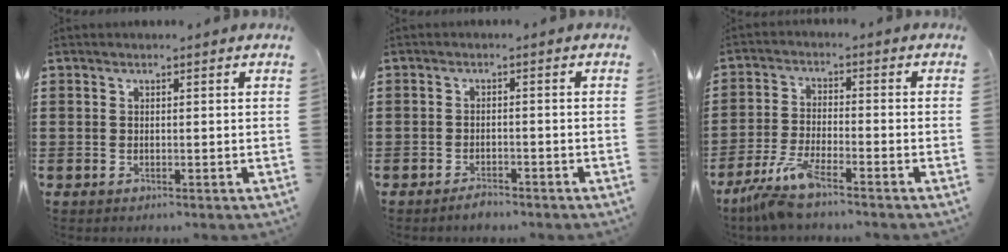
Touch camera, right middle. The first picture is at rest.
{"total": 2.0, "force": [-1.9, 0.5, 0.5], "torque": [-0.014, 0.001, -0.037]}
{"total": 6.4, "force": [-5.2, 0.5, 3.7], "torque": [-0.092, -0.017, -0.103]}